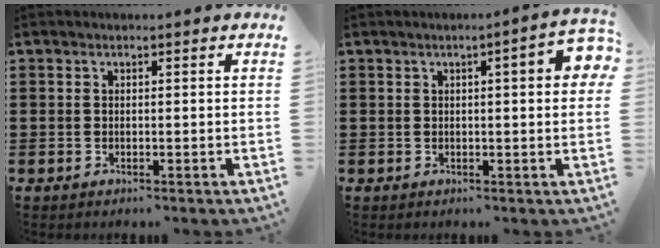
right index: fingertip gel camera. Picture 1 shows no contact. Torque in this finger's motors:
{"motor_torque": [1.09, -0.06, 0.58, 0.05]}